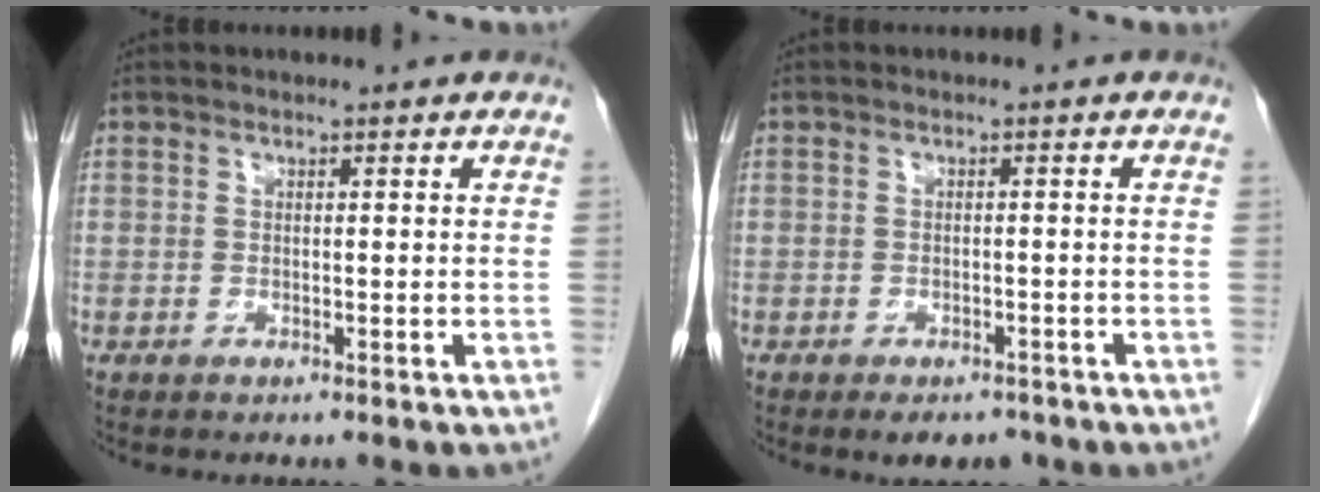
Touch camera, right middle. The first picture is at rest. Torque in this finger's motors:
{"motor_torque": [0.59, -0.34, 0.07, 0.01]}